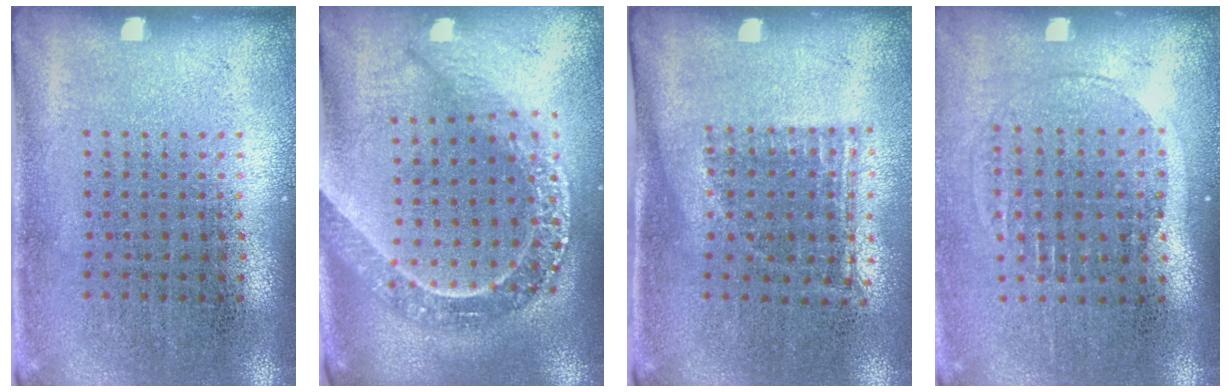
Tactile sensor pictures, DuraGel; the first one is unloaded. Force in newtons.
{"total": 2.4, "press": 2.0, "slide": 1.3}
{"total": 1.2, "press": 0.9, "slide": 0.8}
{"total": 1.4, "press": 1.2, "slide": 0.7}